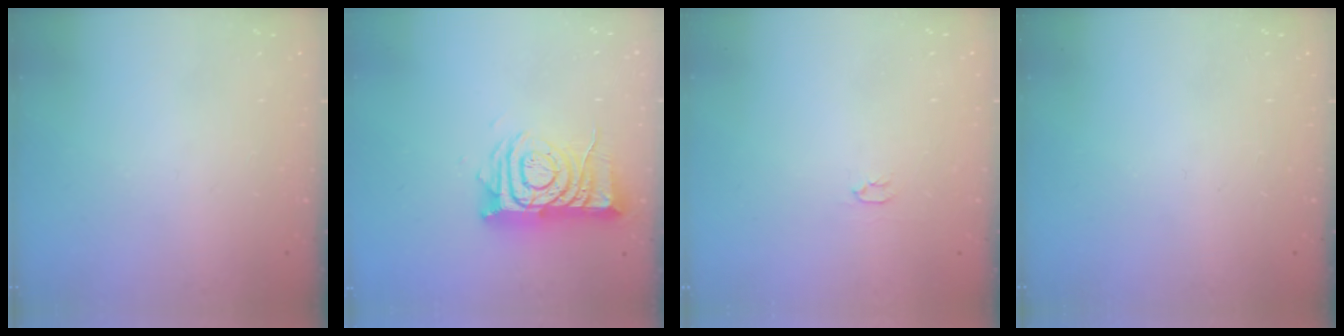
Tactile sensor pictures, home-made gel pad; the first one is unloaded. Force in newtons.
{"total": 11.7, "press": 11.6, "slide": 1.0}
{"total": 2.0, "press": 2.0, "slide": 0.3}
{"total": 0.0}